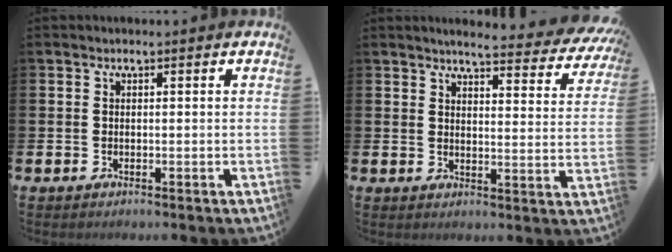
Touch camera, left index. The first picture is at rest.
{"total": 4.1, "force": [3.9, 0.4, 1.4], "torque": [-0.035, -0.031, 0.060]}